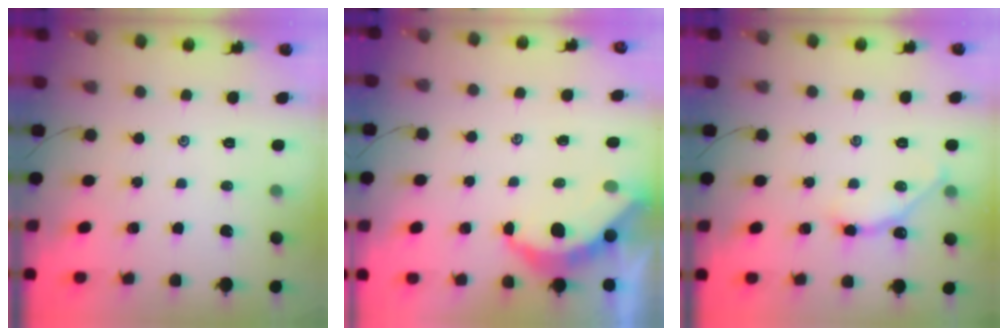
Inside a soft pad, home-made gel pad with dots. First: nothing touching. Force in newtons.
{"total": 6.1, "press": 6.1, "slide": 0.5}
{"total": 4.9, "press": 4.9, "slide": 0.7}